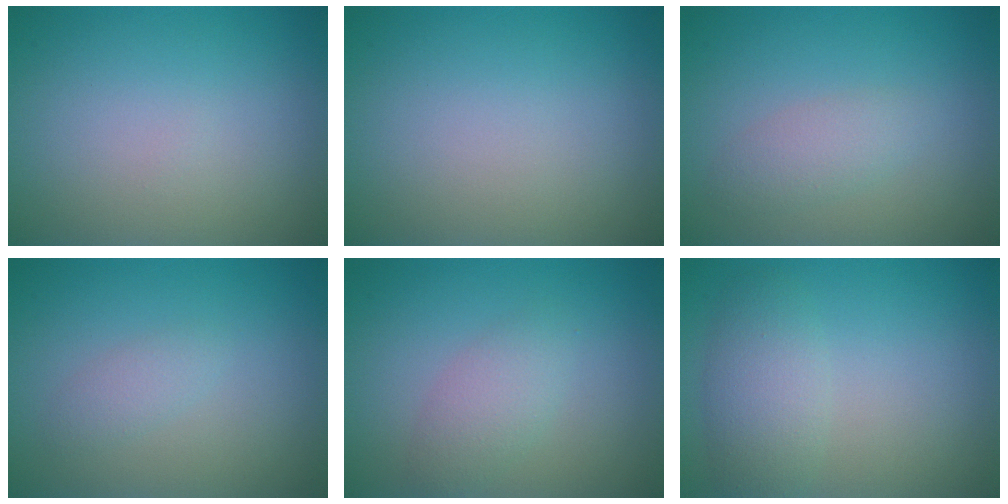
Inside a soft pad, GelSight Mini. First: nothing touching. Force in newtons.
{"total": 0.0}
{"total": 1.8, "press": 1.8, "slide": 0.1}
{"total": 1.2, "press": 1.1, "slide": 0.1}
{"total": 2.2, "press": 2.2, "slide": 0.0}
{"total": 3.2, "press": 3.2, "slide": 0.1}